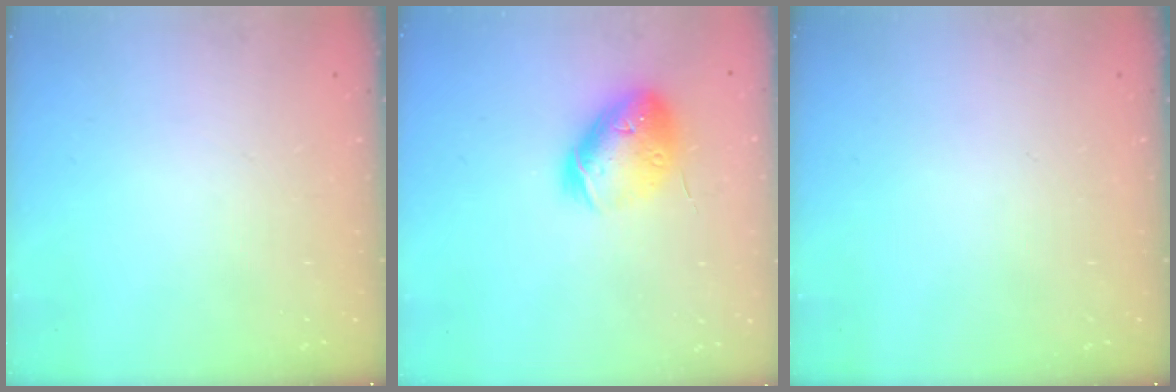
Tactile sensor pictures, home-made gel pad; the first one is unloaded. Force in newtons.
{"total": 15.9, "press": 15.7, "slide": 2.4}
{"total": 0.0}